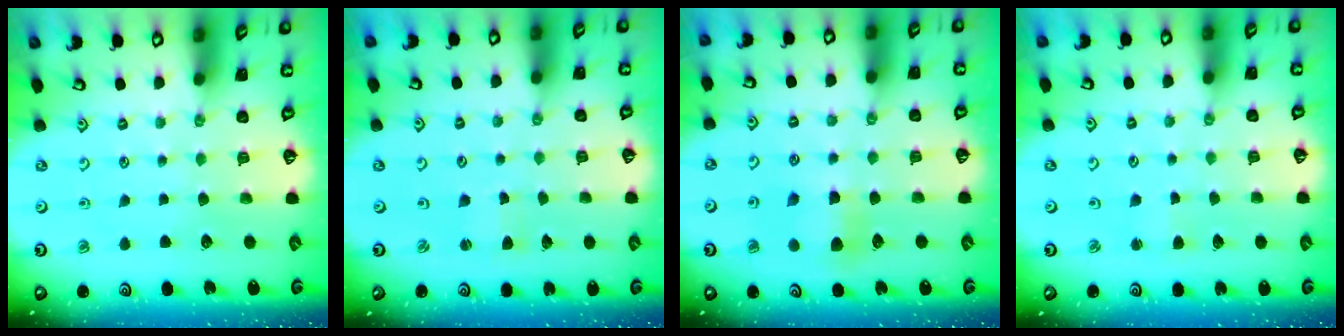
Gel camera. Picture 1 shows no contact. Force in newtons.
{"total": 2.1, "press": 2.1, "slide": 0.3}
{"total": 6.3, "press": 6.3, "slide": 0.2}
{"total": 2.5, "press": 2.5, "slide": 0.4}